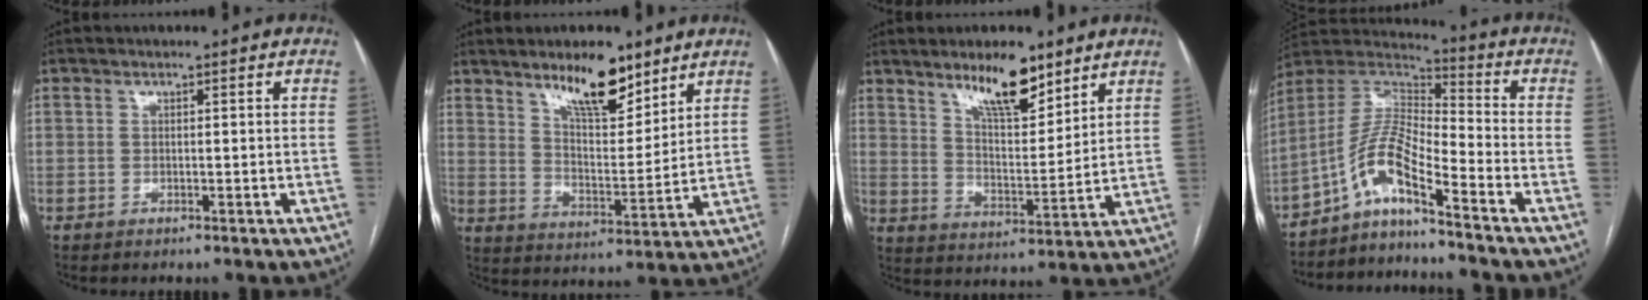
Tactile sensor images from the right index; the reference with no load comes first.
{"total": 10.9, "force": [7.9, 3.2, 6.8], "torque": [-0.113, -0.007, 0.138]}
{"total": 10.4, "force": [7.5, 2.8, 6.6], "torque": [-0.112, -0.006, 0.134]}
{"total": 9.6, "force": [-6.3, 0.9, 7.2], "torque": [-0.156, 0.020, -0.122]}